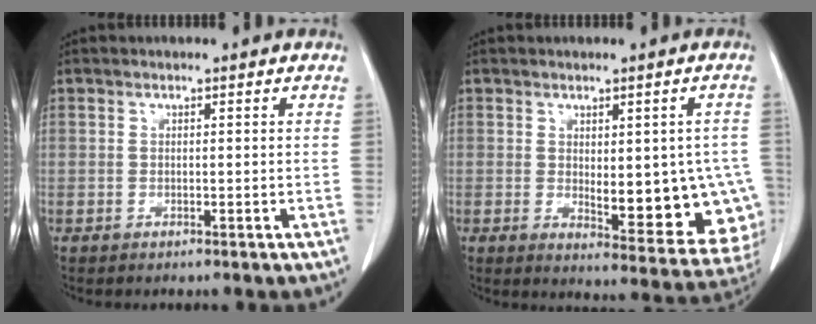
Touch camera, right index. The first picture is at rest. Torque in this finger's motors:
{"motor_torque": [0.34, -0.08, 0.27, 0.07]}